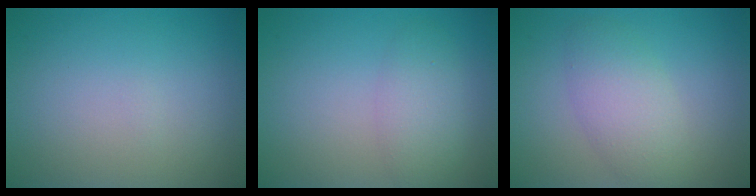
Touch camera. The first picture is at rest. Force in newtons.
{"total": 2.8, "press": 2.8, "slide": 0.1}
{"total": 3.9, "press": 3.9, "slide": 0.2}